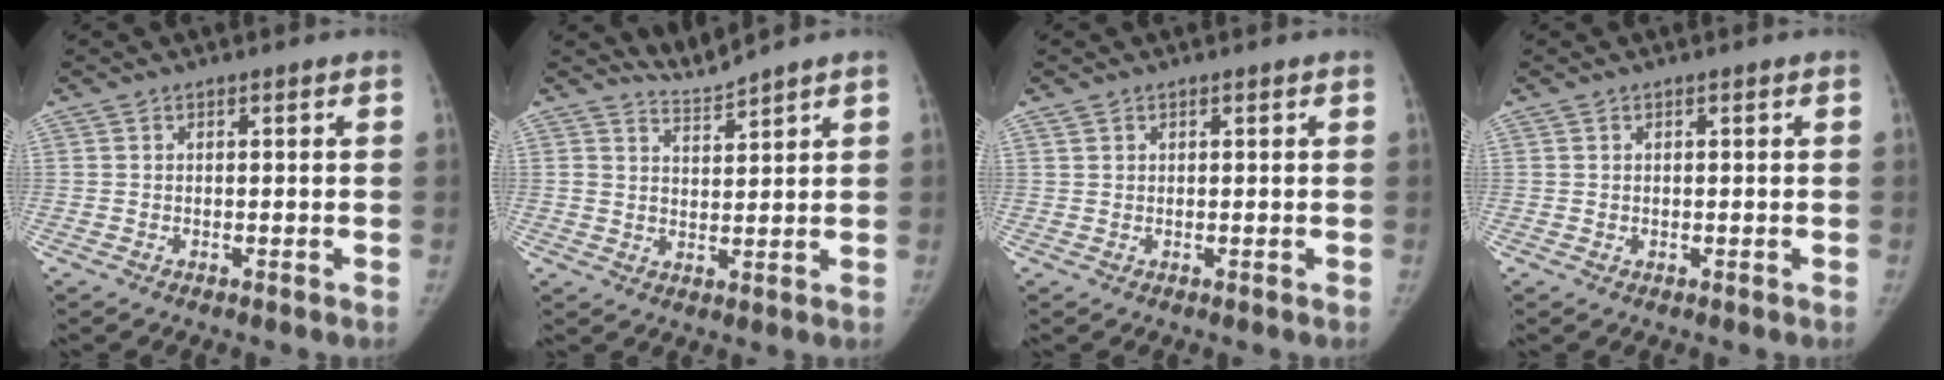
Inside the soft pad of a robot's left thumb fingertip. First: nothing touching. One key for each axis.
{"total": 3.5, "fx": 3.3, "fy": -1.0, "fz": -0.6, "tx": 0.013, "ty": -0.030, "tz": 0.073}
{"total": 1.1, "fx": 0.8, "fy": 0.7, "fz": 0.4, "tx": -0.006, "ty": 0.002, "tz": 0.017}
{"total": 0.6, "fx": 0.4, "fy": 0.4, "fz": 0.2, "tx": 0.000, "ty": -0.003, "tz": 0.007}